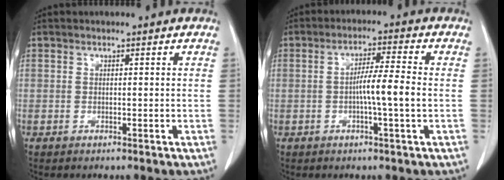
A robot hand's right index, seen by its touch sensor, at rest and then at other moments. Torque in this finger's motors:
{"motor_torque": [0.81, -0.31, 0.47, 0.10]}